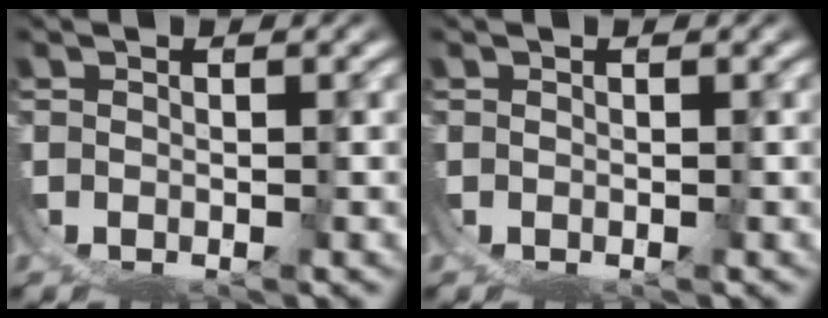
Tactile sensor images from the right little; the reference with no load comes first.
{"total": 0.0}